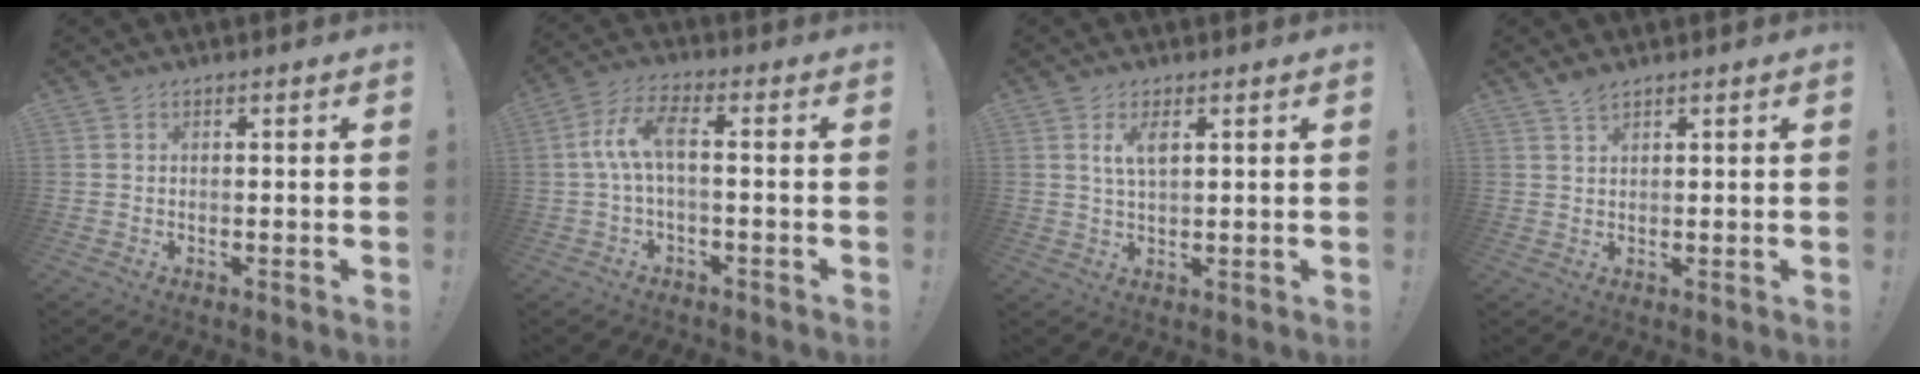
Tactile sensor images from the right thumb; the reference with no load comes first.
{"total": 8.1, "force": [-0.1, 2.5, 7.7], "torque": [-0.159, 0.001, -0.005]}
{"total": 4.5, "force": [2.0, 1.9, 3.5], "torque": [-0.060, -0.006, 0.032]}
{"total": 2.6, "force": [2.3, 0.6, 1.1], "torque": [-0.016, -0.010, 0.041]}